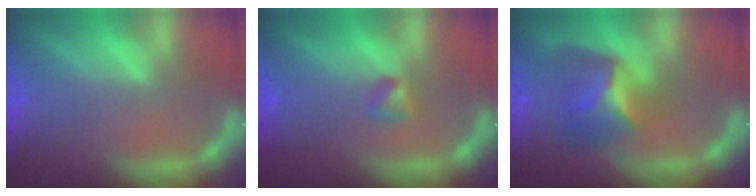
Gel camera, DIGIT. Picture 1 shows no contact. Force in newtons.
{"total": 1.4}
{"total": 5.9}